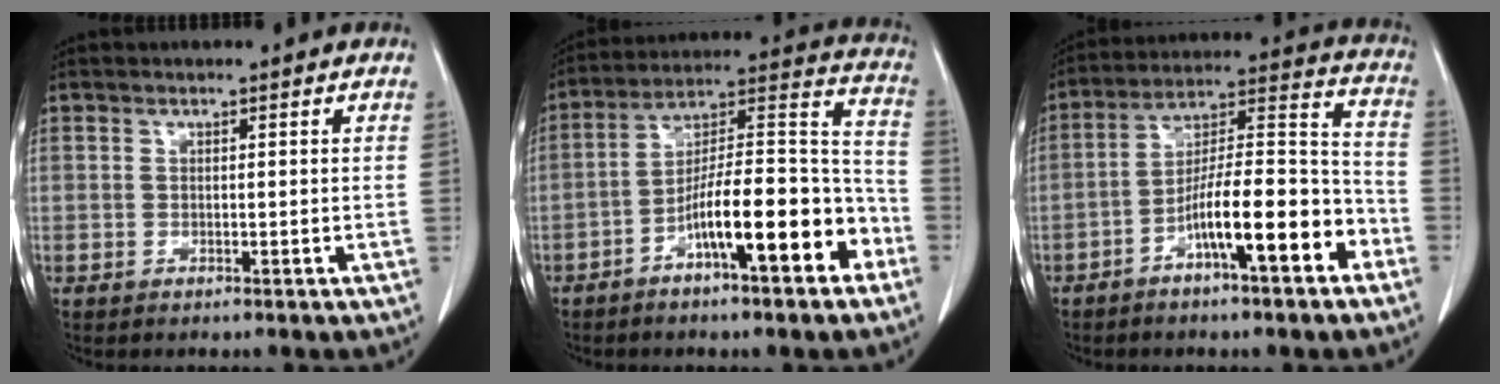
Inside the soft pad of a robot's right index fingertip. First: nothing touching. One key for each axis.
{"total": 17.4, "fx": -7.8, "fy": 3.6, "fz": 15.2, "tx": -0.239, "ty": 0.026, "tz": -0.122}
{"total": 15.3, "fx": -7.1, "fy": 2.7, "fz": 13.3, "tx": -0.215, "ty": 0.018, "tz": -0.113}